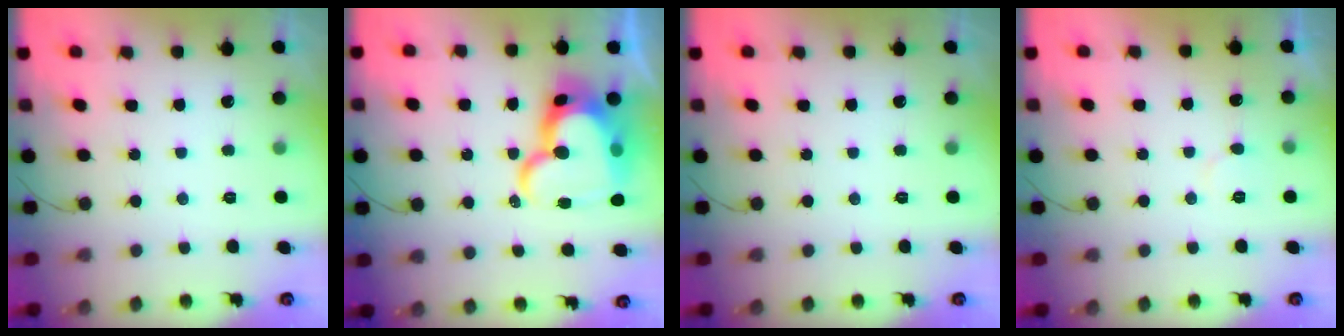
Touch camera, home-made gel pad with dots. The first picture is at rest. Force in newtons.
{"total": 23.0, "press": 22.8, "slide": 2.3}
{"total": 0.0}
{"total": 3.8, "press": 3.8, "slide": 0.2}